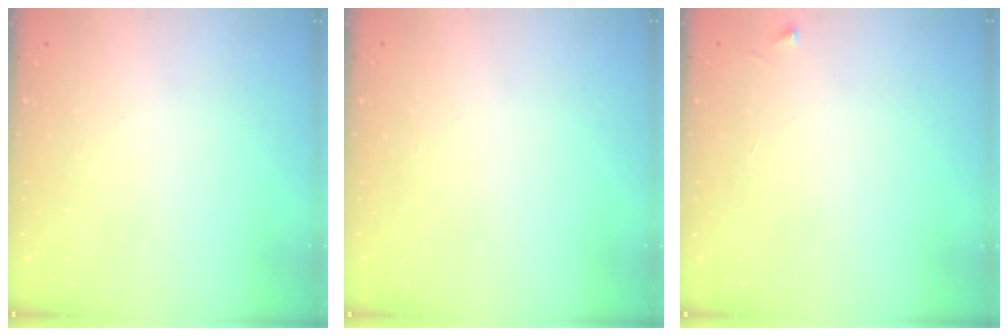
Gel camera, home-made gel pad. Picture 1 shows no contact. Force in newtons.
{"total": 0.0}
{"total": 2.5, "press": 2.5, "slide": 0.3}